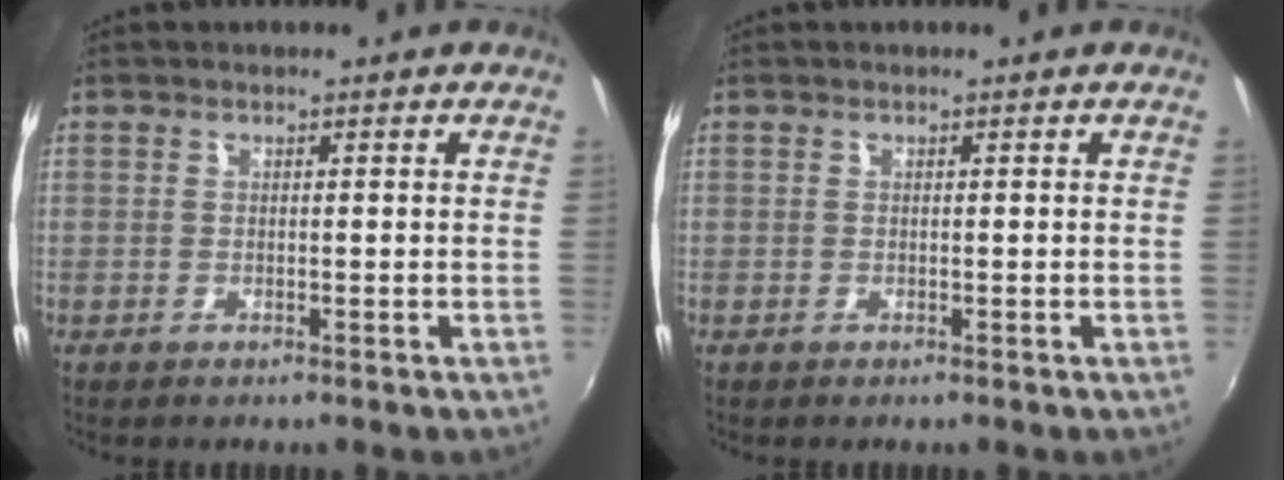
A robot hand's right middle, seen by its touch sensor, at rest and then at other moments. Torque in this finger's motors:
{"motor_torque": [0.00, 0.00, 0.00, 0.00]}